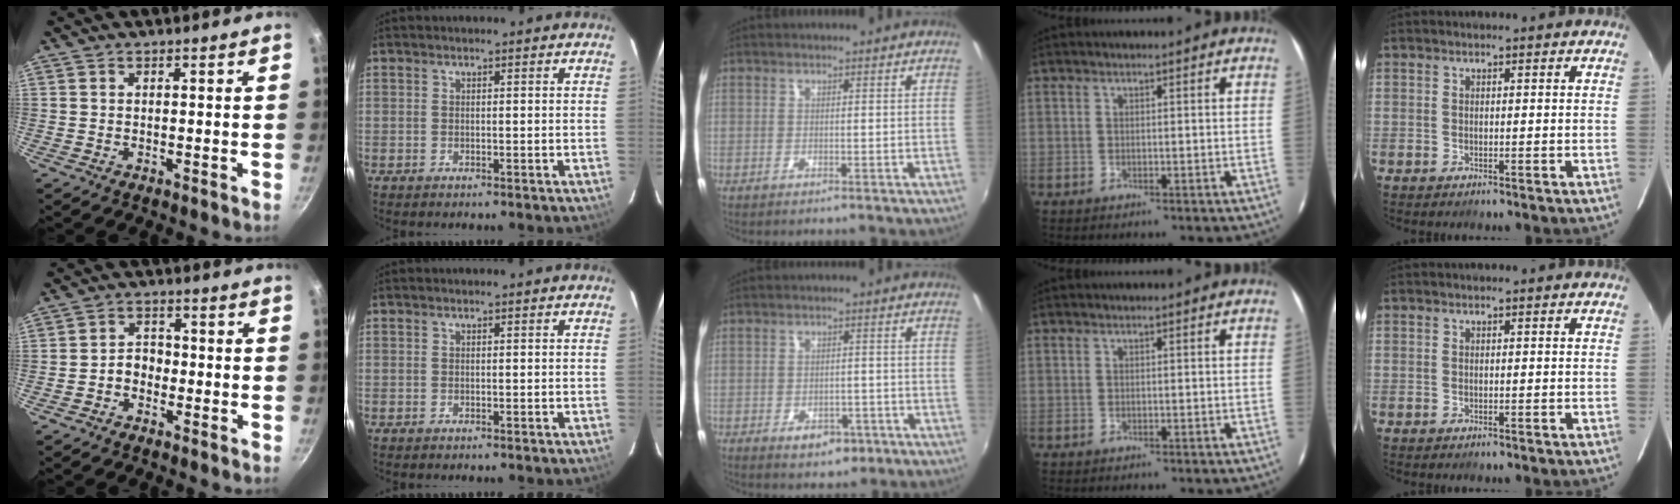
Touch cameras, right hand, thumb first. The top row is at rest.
{"thumb": {"total": 3.7, "force": [-1.6, 2.8, 1.8], "torque": [-0.010, 0.026, -0.032]}, "middle": {"total": 5.2, "force": [-3.0, 3.2, 2.8], "torque": [-0.060, -0.003, -0.037]}}